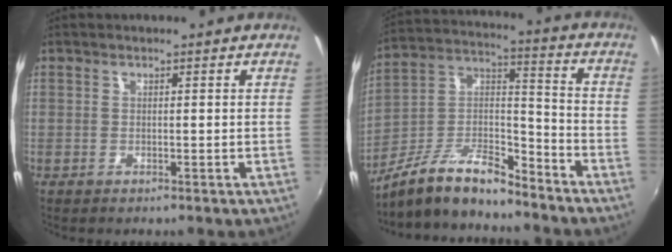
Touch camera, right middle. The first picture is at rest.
{"total": 13.8, "force": [-11.1, 3.7, 7.2], "torque": [-0.153, 0.013, -0.207]}